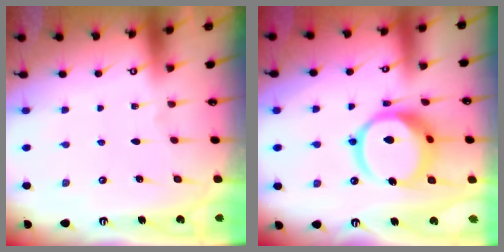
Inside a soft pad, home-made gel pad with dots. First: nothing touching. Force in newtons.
{"total": 15.9, "press": 15.8, "slide": 1.8}